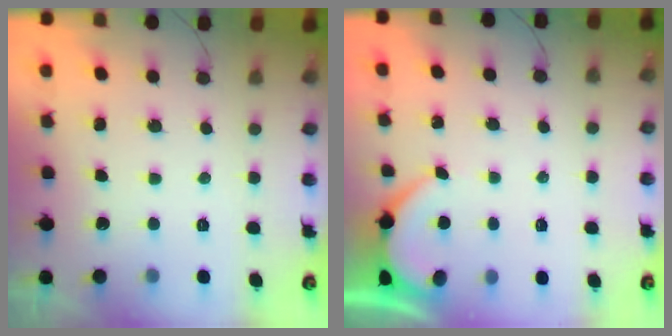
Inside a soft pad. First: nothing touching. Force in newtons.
{"total": 1.9, "press": 1.9, "slide": 0.3}